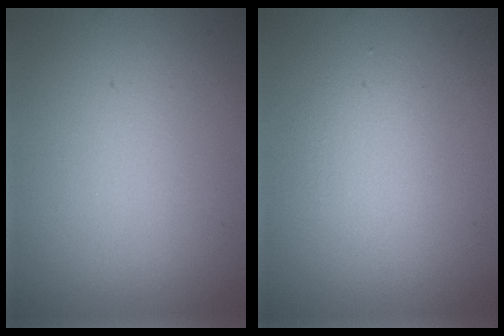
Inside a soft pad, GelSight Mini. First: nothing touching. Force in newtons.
{"total": 1.7, "press": 1.6, "slide": 0.1}